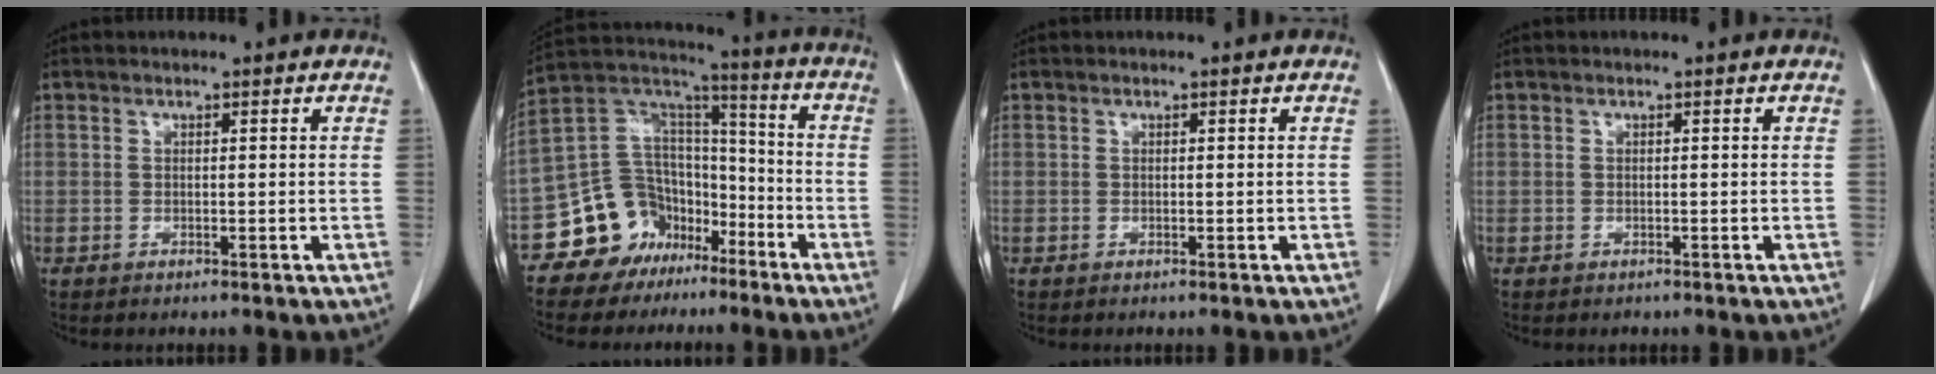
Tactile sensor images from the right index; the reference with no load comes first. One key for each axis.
{"total": 13.4, "fx": -8.4, "fy": 9.7, "fz": 3.7, "tx": -0.074, "ty": 0.090, "tz": -0.143}
{"total": 0.0}
{"total": 0.5, "fx": -0.3, "fy": 0.4, "fz": 0.0, "tx": -0.003, "ty": 0.004, "tz": -0.004}